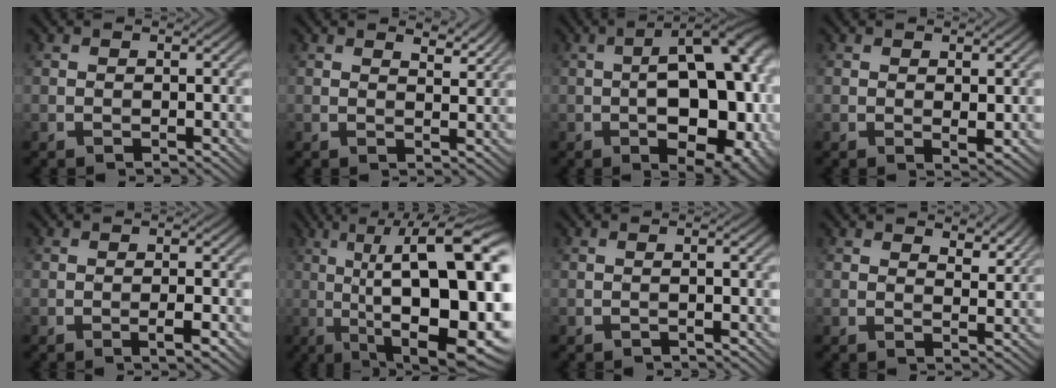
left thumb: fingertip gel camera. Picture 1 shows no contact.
{"total": 3.5, "force": [2.8, 0.9, 1.9], "torque": [-0.034, -0.006, 0.050]}
{"total": 17.0, "force": [-2.5, 8.0, 14.7], "torque": [-0.165, 0.013, -0.043]}
{"total": 1.4, "force": [0.4, 0.5, 1.2], "torque": [-0.025, -0.006, 0.012]}
{"total": 2.1, "force": [-1.1, 0.0, 1.8], "torque": [-0.032, 0.006, -0.018]}
{"total": 19.9, "force": [-0.5, 6.0, 19.0], "torque": [-0.272, 0.028, 0.001]}
{"total": 1.3, "force": [-0.4, -0.2, 1.2], "torque": [-0.024, 0.004, -0.008]}
{"total": 4.5, "force": [3.4, 1.7, 2.4], "torque": [-0.040, -0.005, 0.058]}